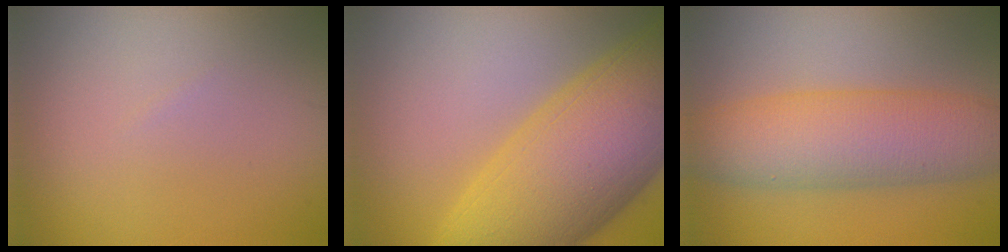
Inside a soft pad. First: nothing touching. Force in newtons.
{"total": 15.0, "press": 15.0, "slide": 0.4}
{"total": 7.9, "press": 7.9, "slide": 0.2}